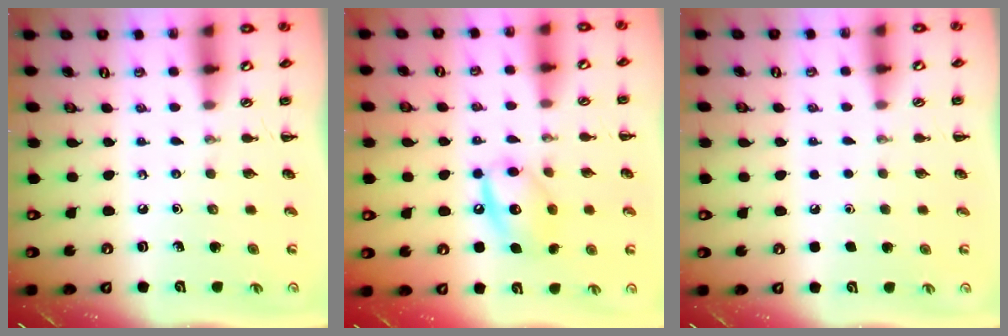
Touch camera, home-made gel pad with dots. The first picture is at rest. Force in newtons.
{"total": 11.9, "press": 11.8, "slide": 1.7}
{"total": 1.7, "press": 1.7, "slide": 0.1}